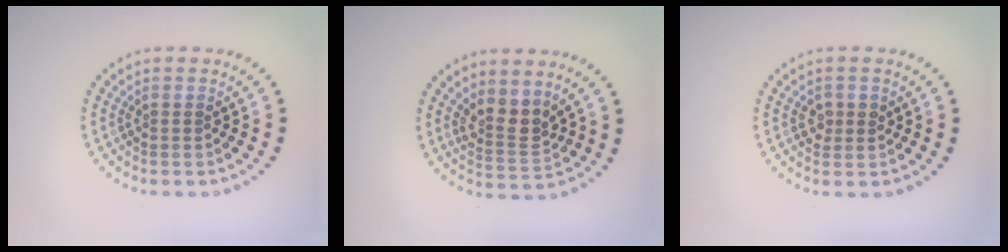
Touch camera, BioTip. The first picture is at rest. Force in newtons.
{"total": 2.7, "press": 2.3, "slide": 1.5}
{"total": 1.5, "press": 1.4, "slide": 0.3}